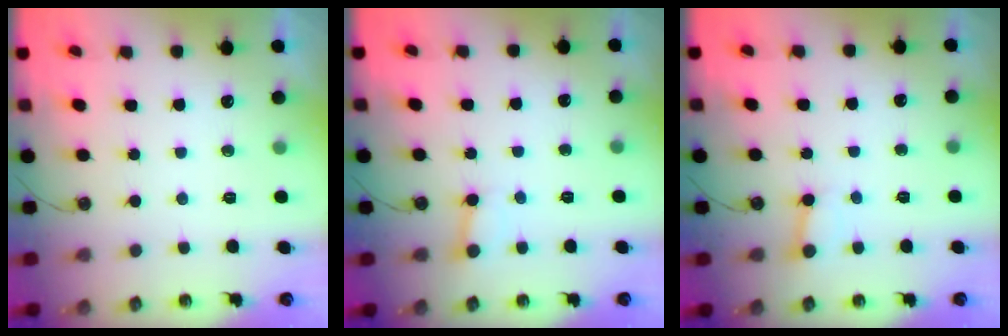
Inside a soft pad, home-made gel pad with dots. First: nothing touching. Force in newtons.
{"total": 2.6, "press": 2.6, "slide": 0.2}
{"total": 2.5, "press": 2.5, "slide": 0.1}